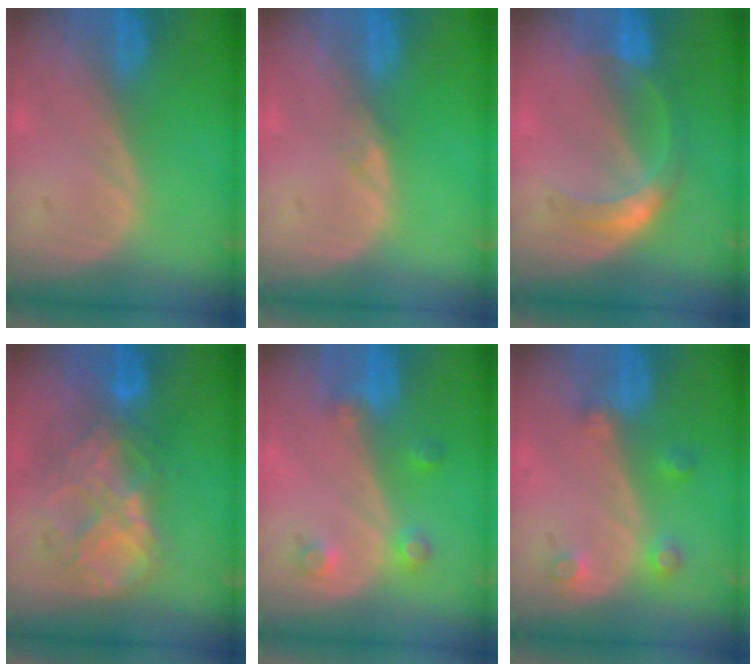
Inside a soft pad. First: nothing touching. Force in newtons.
{"total": 0.8, "press": 0.8, "slide": 0.0}
{"total": 5.6, "press": 5.1, "slide": 2.2}
{"total": 9.0, "press": 7.7, "slide": 4.7}
{"total": 3.6, "press": 3.3, "slide": 1.5}
{"total": 3.5, "press": 3.1, "slide": 1.5}